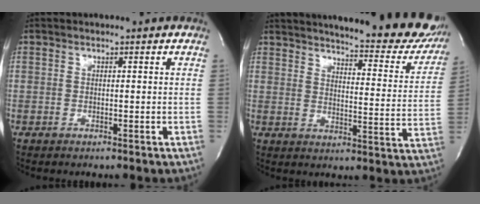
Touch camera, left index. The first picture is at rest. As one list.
[{"total": 26.3, "force": [23.0, 5.0, 11.7], "torque": [-0.167, -0.069, 0.267]}]